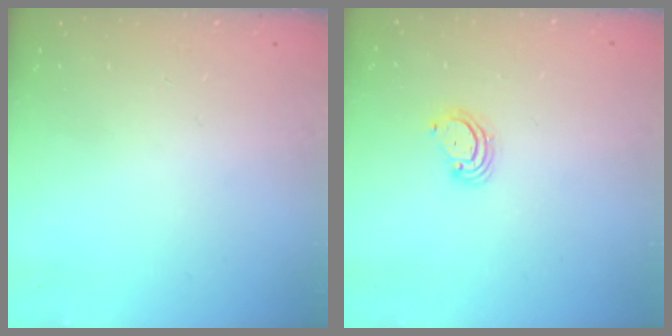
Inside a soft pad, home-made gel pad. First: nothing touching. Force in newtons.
{"total": 3.0, "press": 2.9, "slide": 0.3}